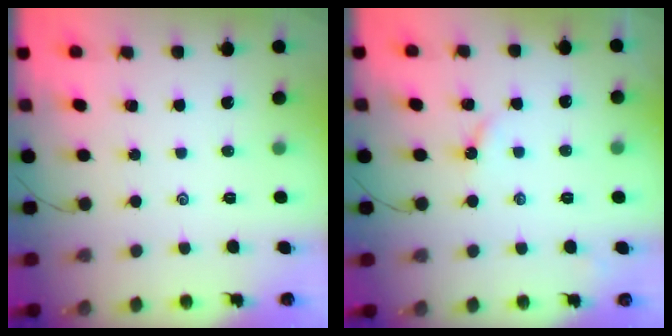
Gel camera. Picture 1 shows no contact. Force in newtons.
{"total": 2.7, "press": 2.7, "slide": 0.4}